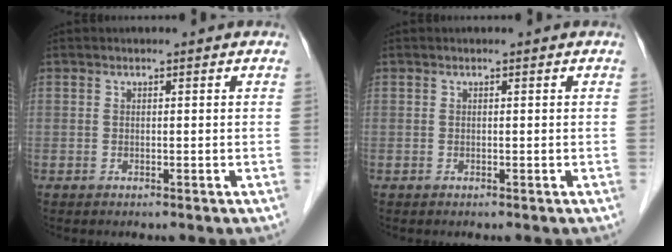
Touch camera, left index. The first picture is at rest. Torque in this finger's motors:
{"motor_torque": [0.00, 0.00, 0.00, 0.00]}